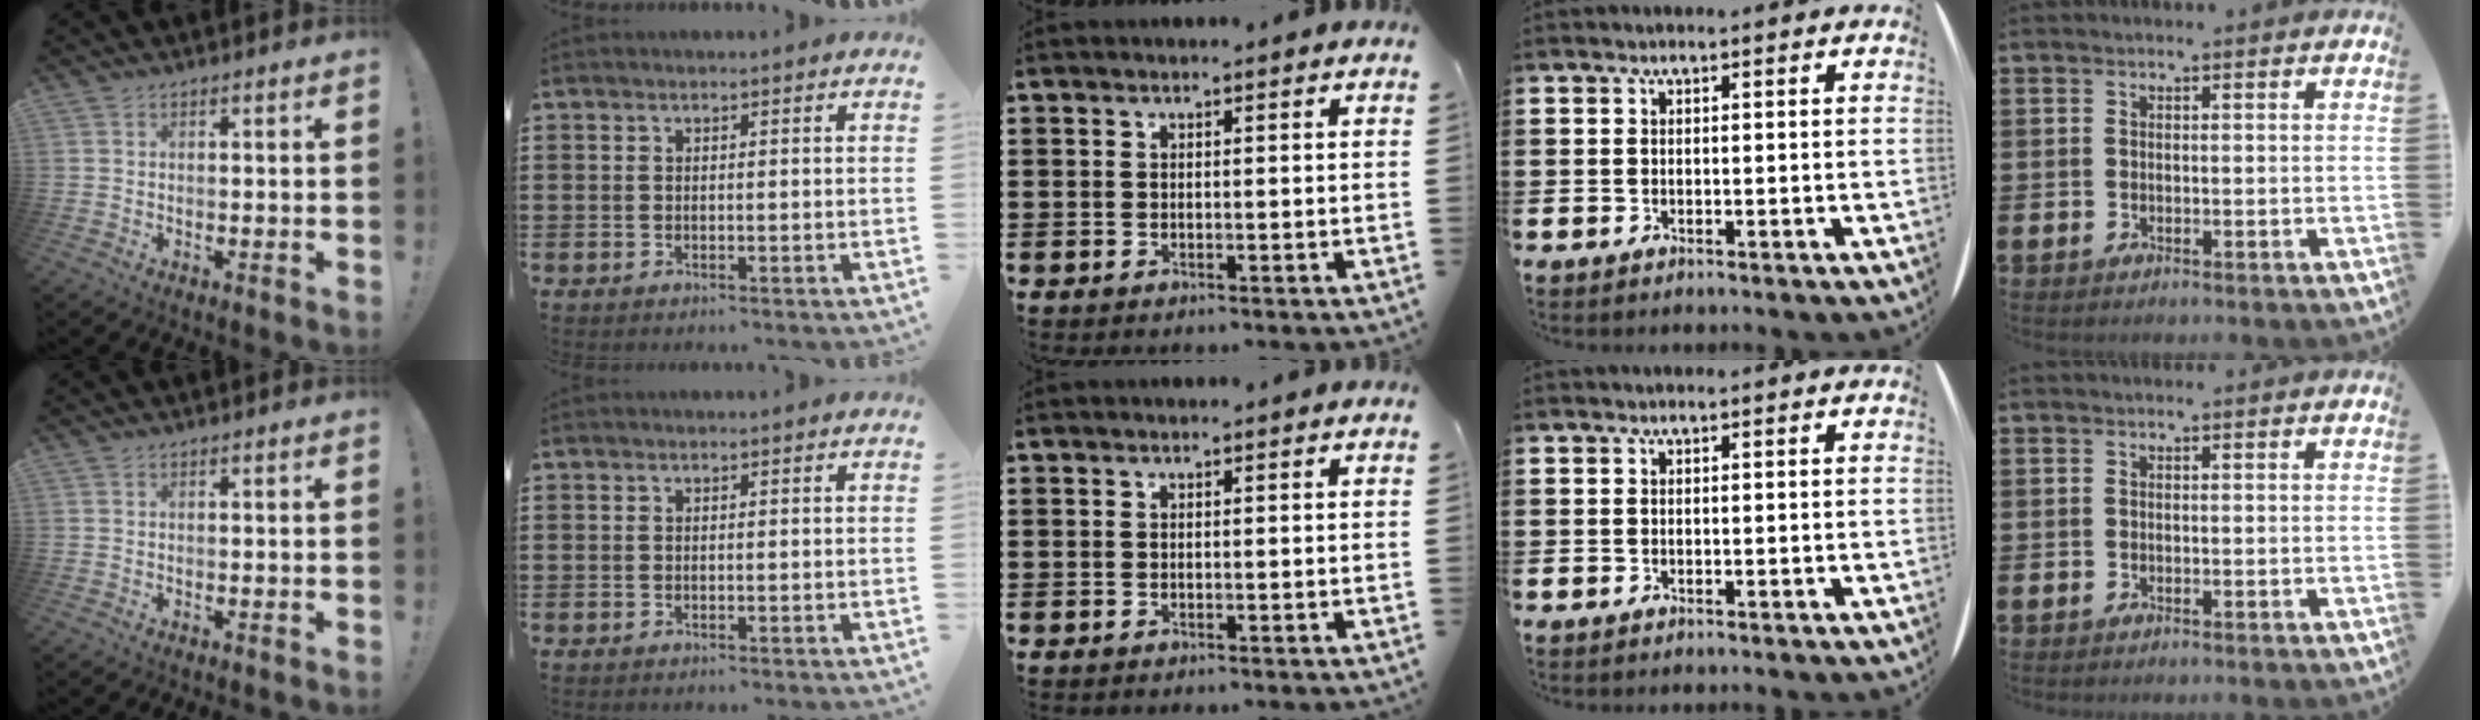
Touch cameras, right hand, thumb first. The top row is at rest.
{}